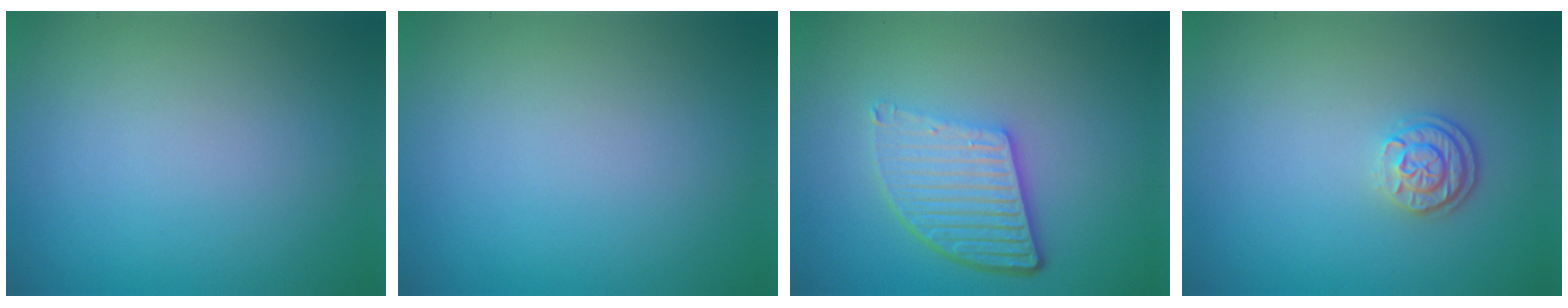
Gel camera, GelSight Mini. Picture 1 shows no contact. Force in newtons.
{"total": 0.0}
{"total": 5.6, "press": 4.0, "slide": 4.0}
{"total": 2.3, "press": 2.0, "slide": 1.3}